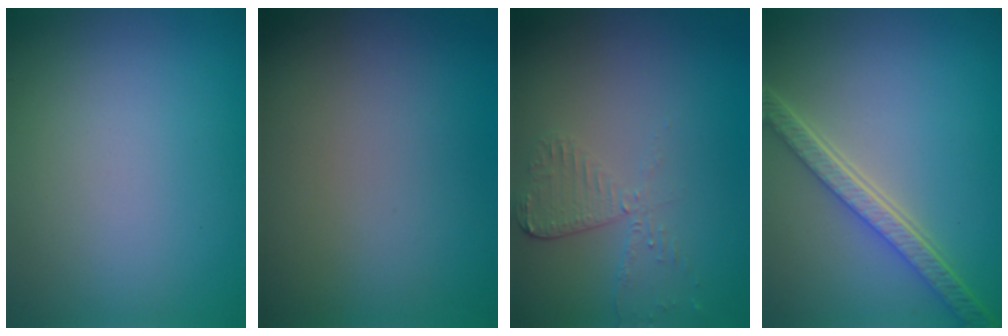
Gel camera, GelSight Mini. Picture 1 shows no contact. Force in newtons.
{"total": 0.0}
{"total": 2.0, "press": 1.9, "slide": 0.6}
{"total": 5.3, "press": 3.9, "slide": 3.5}